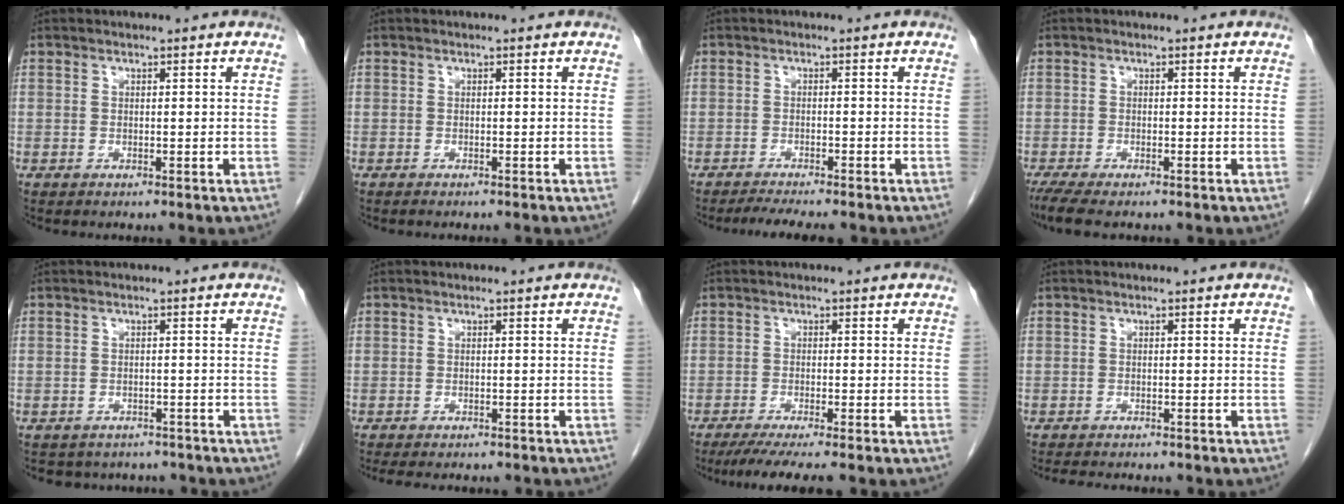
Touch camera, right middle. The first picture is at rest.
{"total": 1.5, "force": [-1.3, 0.0, 0.7], "torque": [-0.008, 0.000, -0.016]}
{"total": 4.4, "force": [-3.9, 0.2, 2.1], "torque": [-0.031, -0.010, -0.061]}
{"total": 5.0, "force": [-4.0, 0.9, 2.9], "torque": [-0.052, -0.014, -0.065]}
{"total": 6.7, "force": [-6.0, 2.9, 0.5], "torque": [-0.003, 0.012, -0.067]}
{"total": 9.4, "force": [-8.4, 2.1, 3.7], "torque": [-0.046, -0.008, -0.103]}
{"total": 7.4, "force": [-6.2, -0.5, 4.0], "torque": [-0.049, -0.020, -0.098]}
{"total": 6.4, "force": [-5.8, 1.2, 2.5], "torque": [-0.031, -0.005, -0.081]}